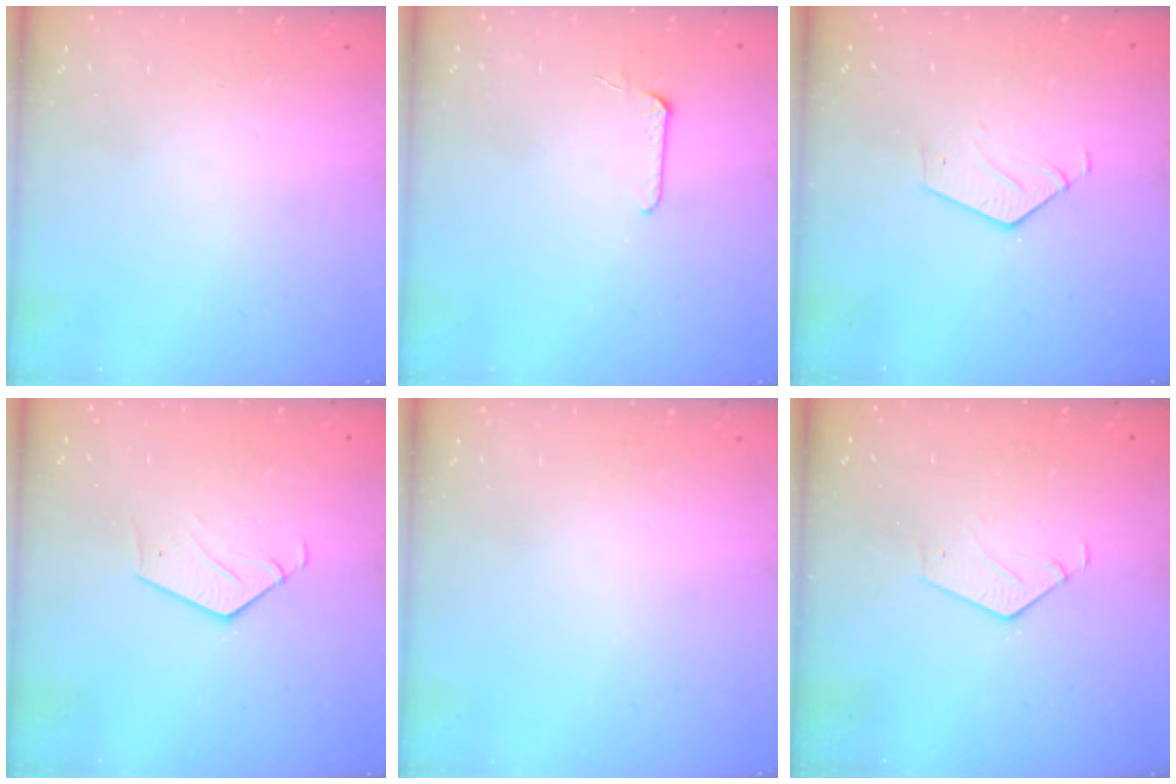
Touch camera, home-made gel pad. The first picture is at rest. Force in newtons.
{"total": 5.5, "press": 5.5, "slide": 0.5}
{"total": 3.8, "press": 3.8, "slide": 0.3}
{"total": 2.8, "press": 2.8, "slide": 0.2}
{"total": 0.0}
{"total": 3.1, "press": 3.1, "slide": 0.2}